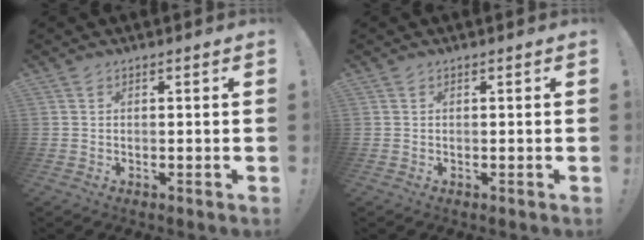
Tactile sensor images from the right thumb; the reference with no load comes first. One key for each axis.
{"total": 0.0}